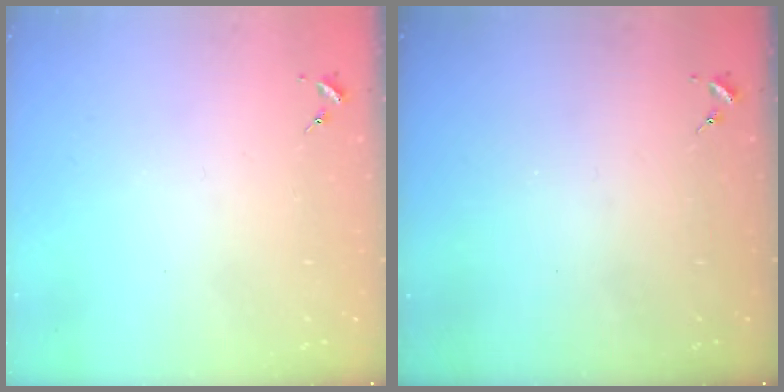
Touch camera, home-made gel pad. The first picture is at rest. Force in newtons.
{"total": 0.0}